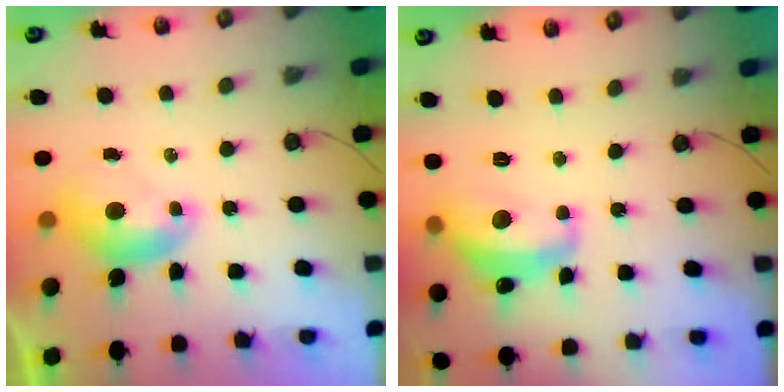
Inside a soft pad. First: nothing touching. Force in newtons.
{"total": 8.8, "press": 8.8, "slide": 0.5}